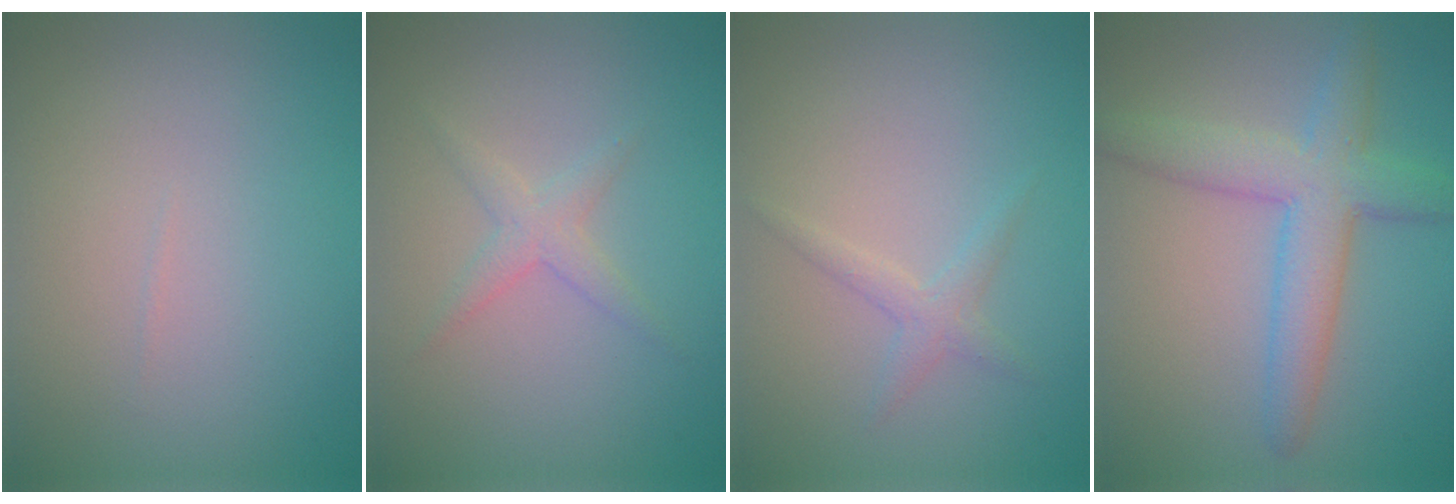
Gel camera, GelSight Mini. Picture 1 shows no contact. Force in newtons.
{"total": 1.7, "press": 1.7, "slide": 0.1}
{"total": 1.4, "press": 1.4, "slide": 0.1}
{"total": 5.4, "press": 5.3, "slide": 0.3}